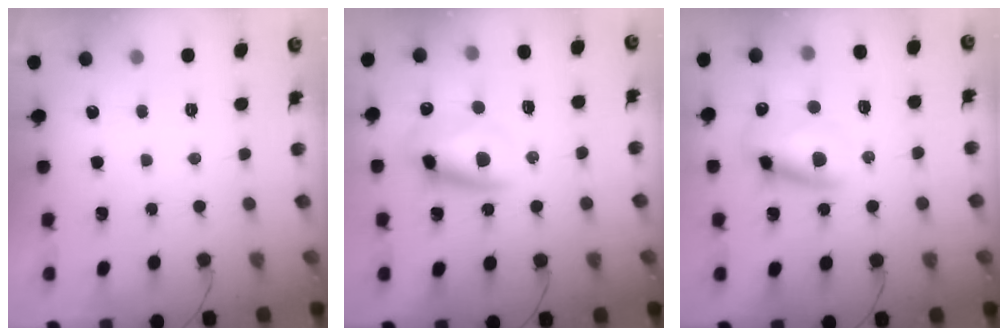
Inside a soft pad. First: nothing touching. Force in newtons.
{"total": 11.4, "press": 11.1, "slide": 2.6}
{"total": 12.6, "press": 12.4, "slide": 2.1}